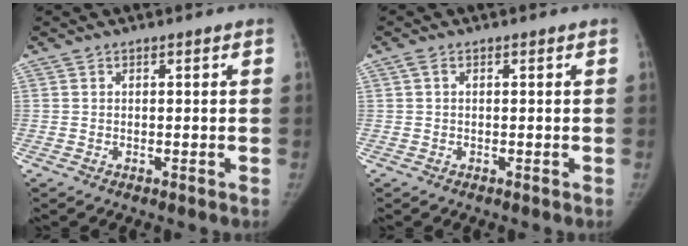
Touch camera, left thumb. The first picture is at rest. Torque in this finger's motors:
{"motor_torque": [0.00, 0.49, 0.25, 0.40, 0.07]}